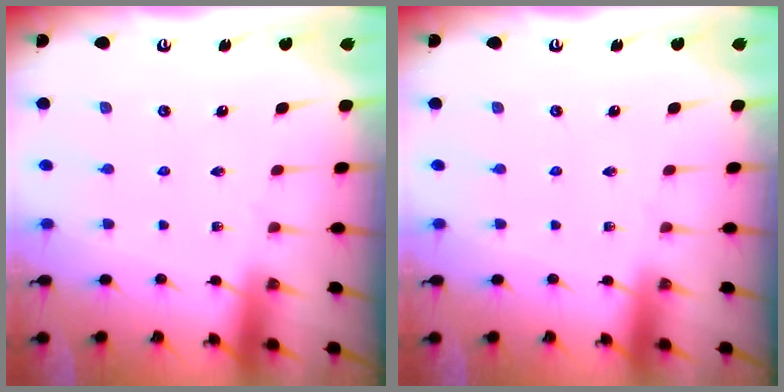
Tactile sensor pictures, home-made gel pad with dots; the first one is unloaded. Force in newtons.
{"total": 0.0}